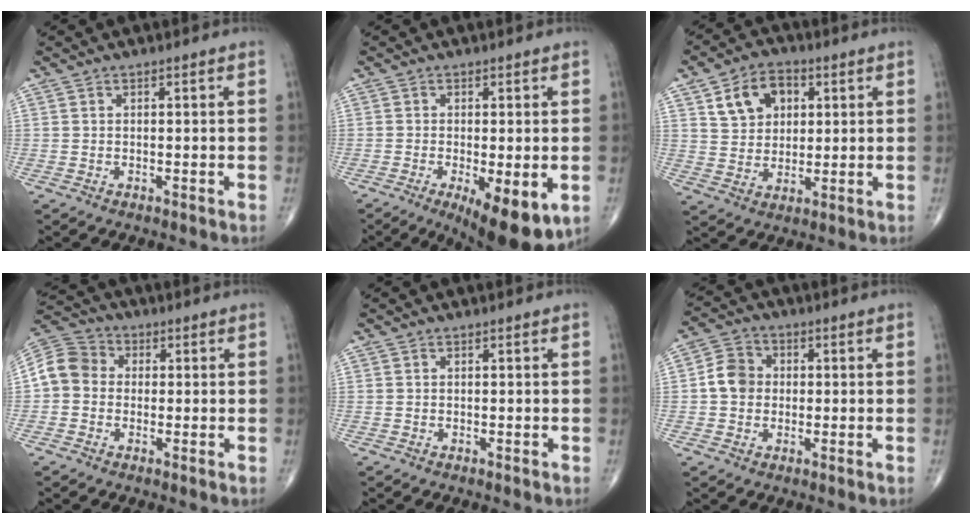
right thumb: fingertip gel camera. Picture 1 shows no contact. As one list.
[{"total": 11.7, "force": [-4.1, 4.0, 10.1], "torque": [-0.149, -0.020, -0.055]}, {"total": 9.5, "force": [3.7, 7.0, 5.3], "torque": [-0.060, -0.005, 0.066]}, {"total": 8.1, "force": [-0.2, 7.1, 3.9], "torque": [-0.061, 0.028, -0.019]}, {"total": 0.0}, {"total": 6.0, "force": [-0.1, 5.2, 3.1], "torque": [-0.044, 0.015, -0.011]}]